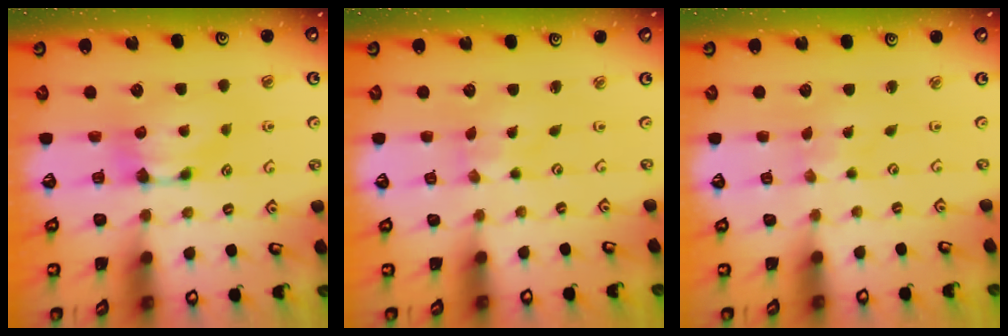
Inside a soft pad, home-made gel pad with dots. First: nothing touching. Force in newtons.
{"total": 5.0, "press": 4.9, "slide": 0.8}
{"total": 5.2, "press": 5.2, "slide": 0.2}